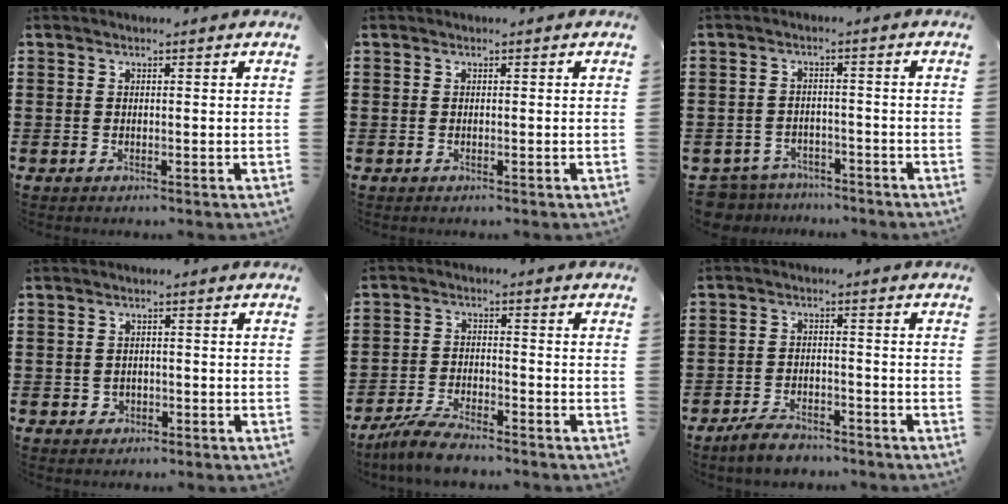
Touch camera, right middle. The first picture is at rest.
{"total": 0.0}
{"total": 4.0, "force": [-3.9, 0.8, 0.0], "torque": [-0.023, -0.004, -0.088]}
{"total": 1.2, "force": [-0.7, 1.0, 0.3], "torque": [-0.011, 0.000, -0.017]}
{"total": 5.3, "force": [-4.8, 0.6, 2.1], "torque": [-0.056, -0.006, -0.098]}
{"total": 4.0, "force": [-3.7, 1.0, 1.2], "torque": [-0.029, 0.006, -0.075]}